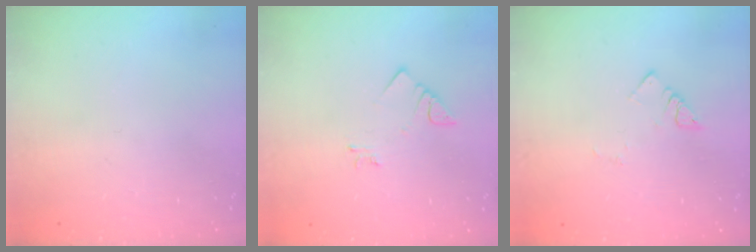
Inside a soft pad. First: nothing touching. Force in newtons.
{"total": 2.9, "press": 2.9, "slide": 0.3}
{"total": 2.6, "press": 2.5, "slide": 0.2}